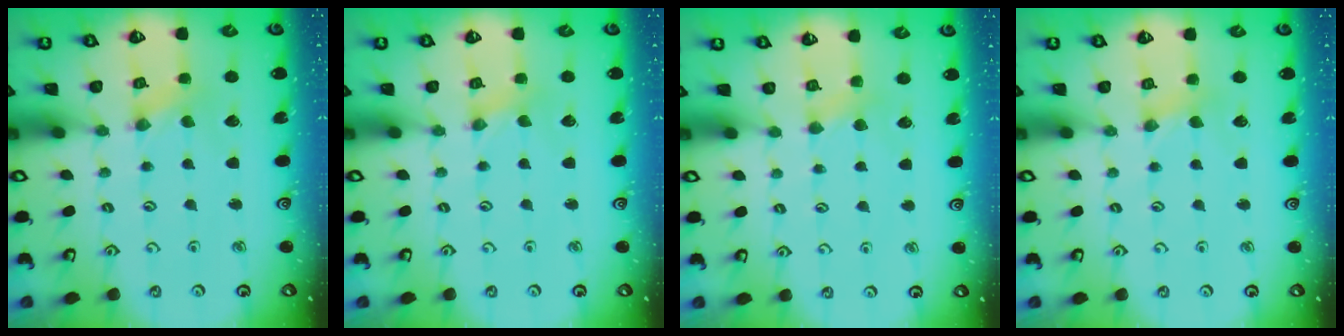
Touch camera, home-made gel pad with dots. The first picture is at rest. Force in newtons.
{"total": 0.0}
{"total": 2.8, "press": 2.8, "slide": 0.6}
{"total": 2.1, "press": 2.0, "slide": 0.3}